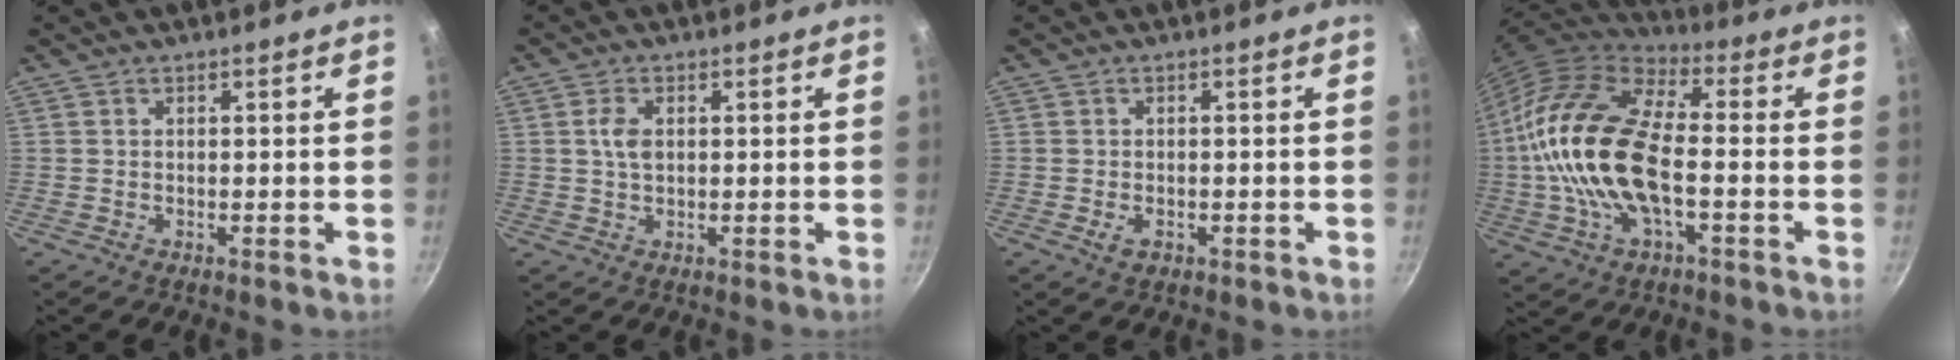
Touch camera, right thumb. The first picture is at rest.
{"total": 3.3, "force": [0.6, 2.1, 2.5], "torque": [-0.046, 0.002, 0.009]}
{"total": 2.3, "force": [-0.8, 1.6, 1.5], "torque": [-0.023, 0.002, -0.011]}
{"total": 20.9, "force": [-2.1, 10.1, 18.2], "torque": [-0.347, 0.031, -0.053]}